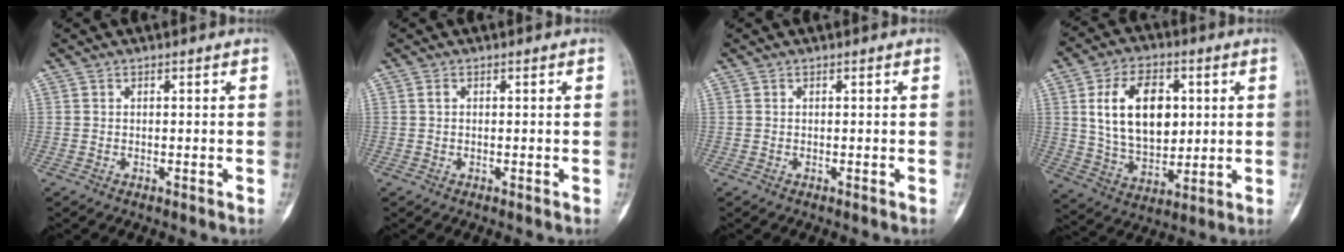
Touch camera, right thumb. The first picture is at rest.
{"total": 0.5, "force": [0.1, 0.3, 0.4], "torque": [-0.009, 0.001, 0.001]}
{"total": 0.0}
{"total": 16.0, "force": [3.4, 10.1, 11.9], "torque": [-0.171, -0.012, 0.066]}